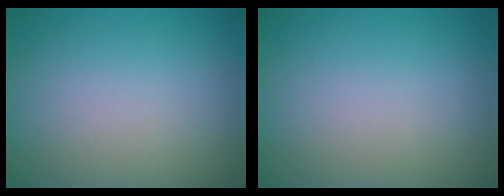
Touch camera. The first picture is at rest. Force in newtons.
{"total": 0.0}